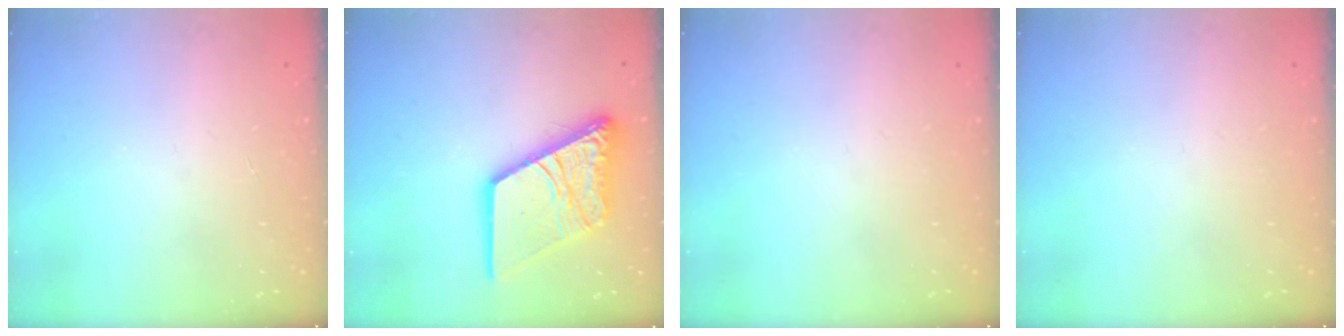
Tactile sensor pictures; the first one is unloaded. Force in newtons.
{"total": 18.2, "press": 18.0, "slide": 2.4}
{"total": 0.0}
{"total": 0.0}